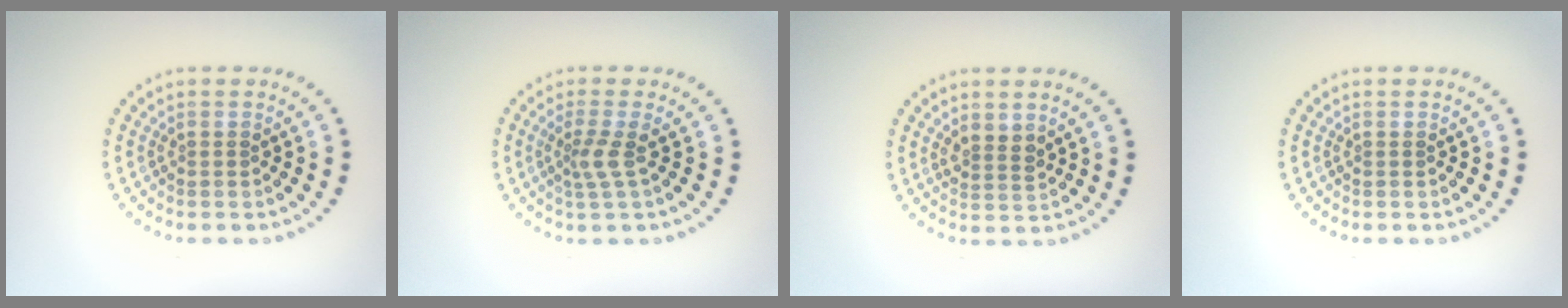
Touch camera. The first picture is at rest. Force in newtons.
{"total": 2.0, "press": 1.3, "slide": 1.5}
{"total": 1.7, "press": 1.5, "slide": 0.9}
{"total": 0.0}